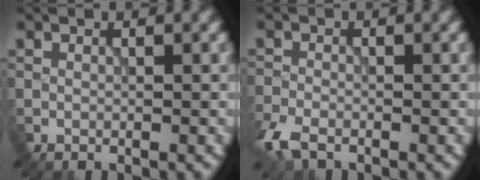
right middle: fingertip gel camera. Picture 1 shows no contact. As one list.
[{"total": 3.3, "force": [-2.2, 1.5, 1.9], "torque": [-0.044, -0.010, -0.054]}]